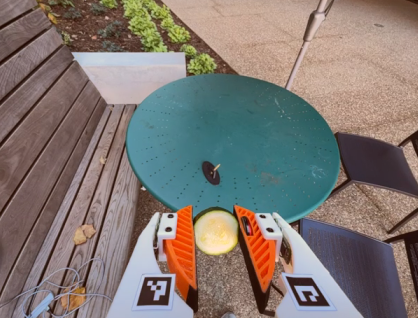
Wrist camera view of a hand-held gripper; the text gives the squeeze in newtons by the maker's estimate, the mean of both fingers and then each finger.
{"total": 12.5, "left": 12.7, "right": 12.2}